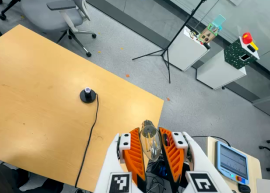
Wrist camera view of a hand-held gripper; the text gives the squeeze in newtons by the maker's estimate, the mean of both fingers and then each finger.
{"total": 14.2, "left": 15.1, "right": 13.3}